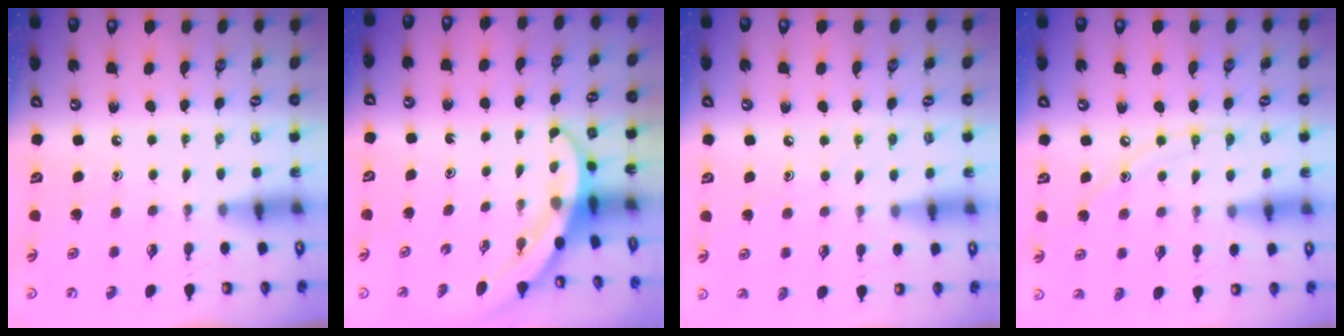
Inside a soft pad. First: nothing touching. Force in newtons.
{"total": 3.7, "press": 3.7, "slide": 0.2}
{"total": 6.6, "press": 6.6, "slide": 0.6}
{"total": 7.4, "press": 7.3, "slide": 0.6}